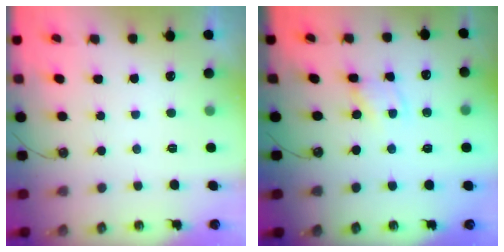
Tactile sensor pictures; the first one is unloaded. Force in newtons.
{"total": 1.2, "press": 1.2, "slide": 0.2}